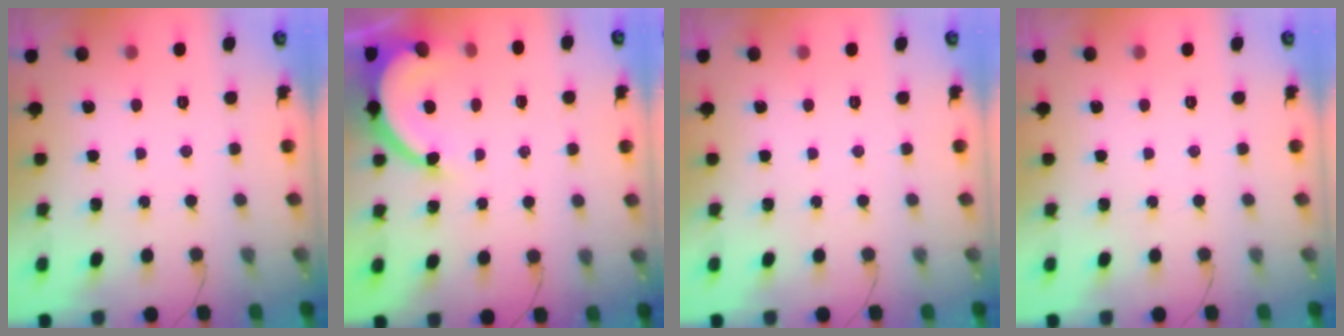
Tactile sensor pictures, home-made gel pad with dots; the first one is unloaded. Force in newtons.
{"total": 9.0, "press": 8.9, "slide": 0.7}
{"total": 0.0}
{"total": 0.0}